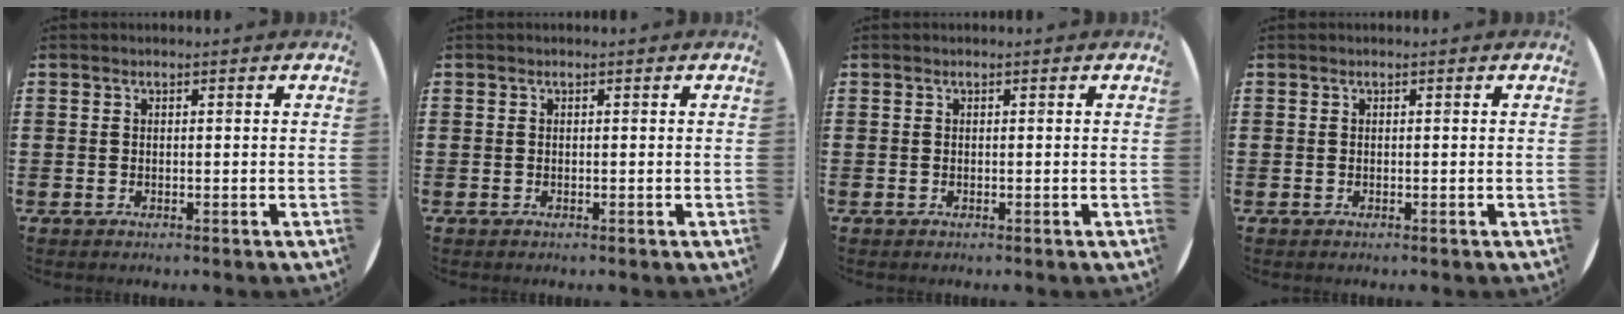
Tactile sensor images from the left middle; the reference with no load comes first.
{"total": 0.0}
{"total": 0.0}
{"total": 0.0}